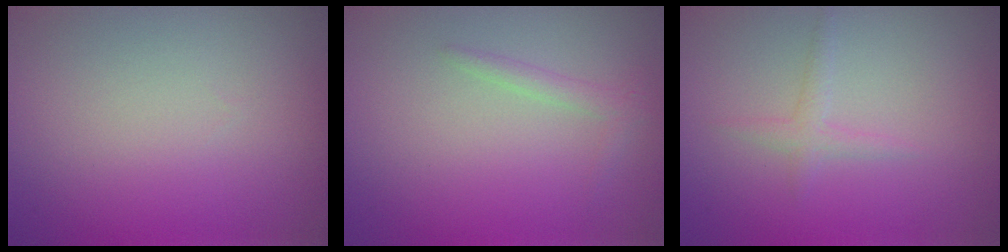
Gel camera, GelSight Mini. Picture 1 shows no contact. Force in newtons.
{"total": 1.1, "press": 1.1, "slide": 0.0}
{"total": 1.2, "press": 1.2, "slide": 0.1}